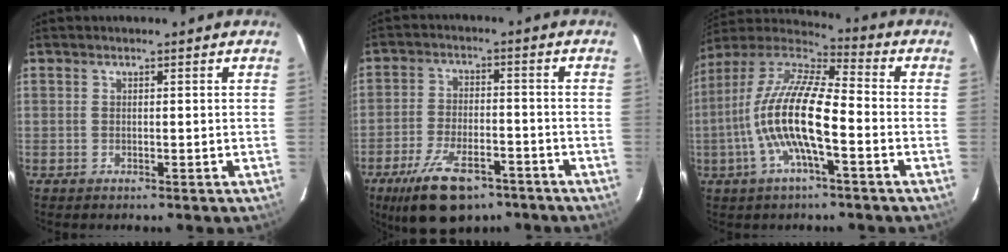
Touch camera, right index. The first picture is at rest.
{"total": 14.0, "force": [-9.2, 6.3, 8.4], "torque": [-0.182, -0.017, -0.153]}
{"total": 15.8, "force": [-3.8, 3.5, 14.9], "torque": [-0.283, -0.003, -0.079]}